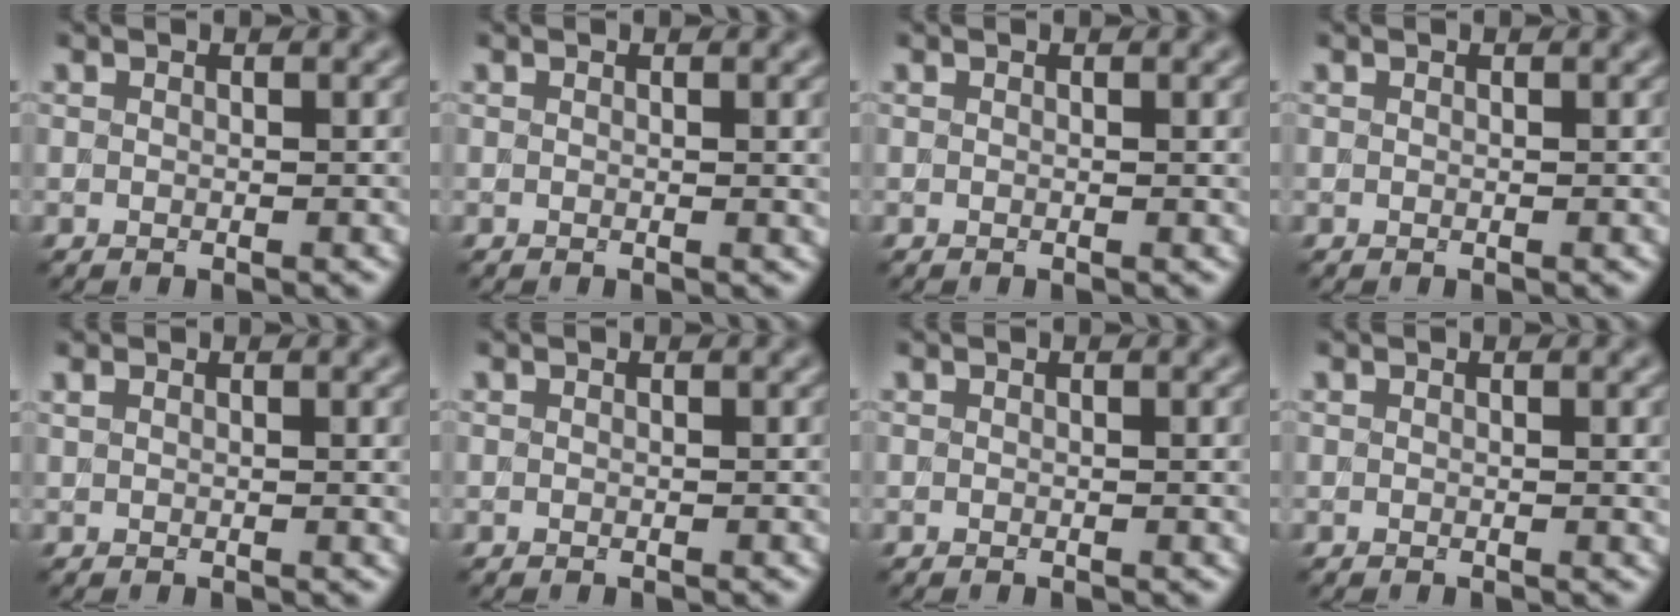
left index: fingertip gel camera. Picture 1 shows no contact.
{"total": 1.5, "force": [0.1, 0.5, 1.4], "torque": [-0.016, -0.002, -0.001]}
{"total": 0.7, "force": [0.0, 0.2, 0.6], "torque": [-0.008, -0.001, -0.001]}
{"total": 0.0}
{"total": 2.3, "force": [0.9, 0.9, 1.9], "torque": [-0.022, 0.004, 0.015]}
{"total": 0.0}
{"total": 1.0, "force": [0.1, 0.3, 1.0], "torque": [-0.013, 0.000, -0.001]}
{"total": 1.5, "force": [0.2, 0.4, 1.4], "torque": [-0.016, -0.001, -0.001]}